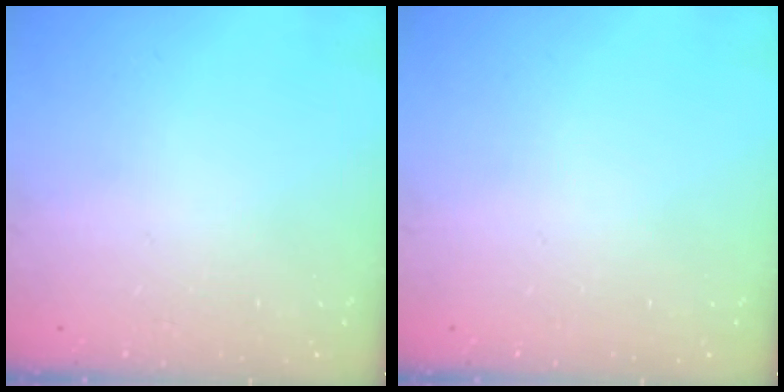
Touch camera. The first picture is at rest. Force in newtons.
{"total": 0.0}